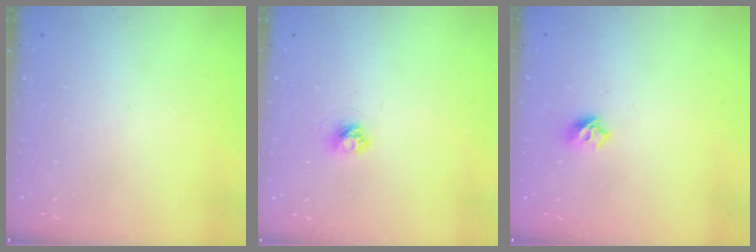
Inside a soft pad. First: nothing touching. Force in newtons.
{"total": 3.6, "press": 3.6, "slide": 0.4}
{"total": 5.4, "press": 5.3, "slide": 1.0}